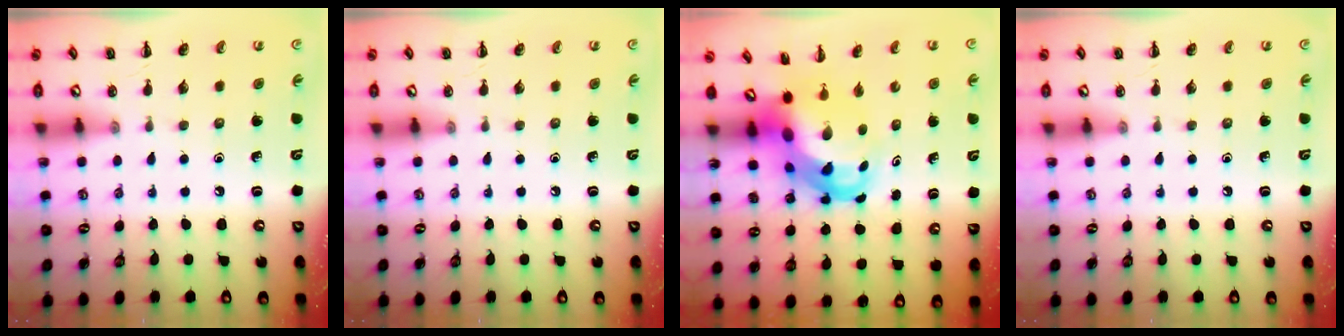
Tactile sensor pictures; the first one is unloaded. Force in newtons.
{"total": 0.0}
{"total": 7.4, "press": 7.1, "slide": 1.9}
{"total": 0.0}